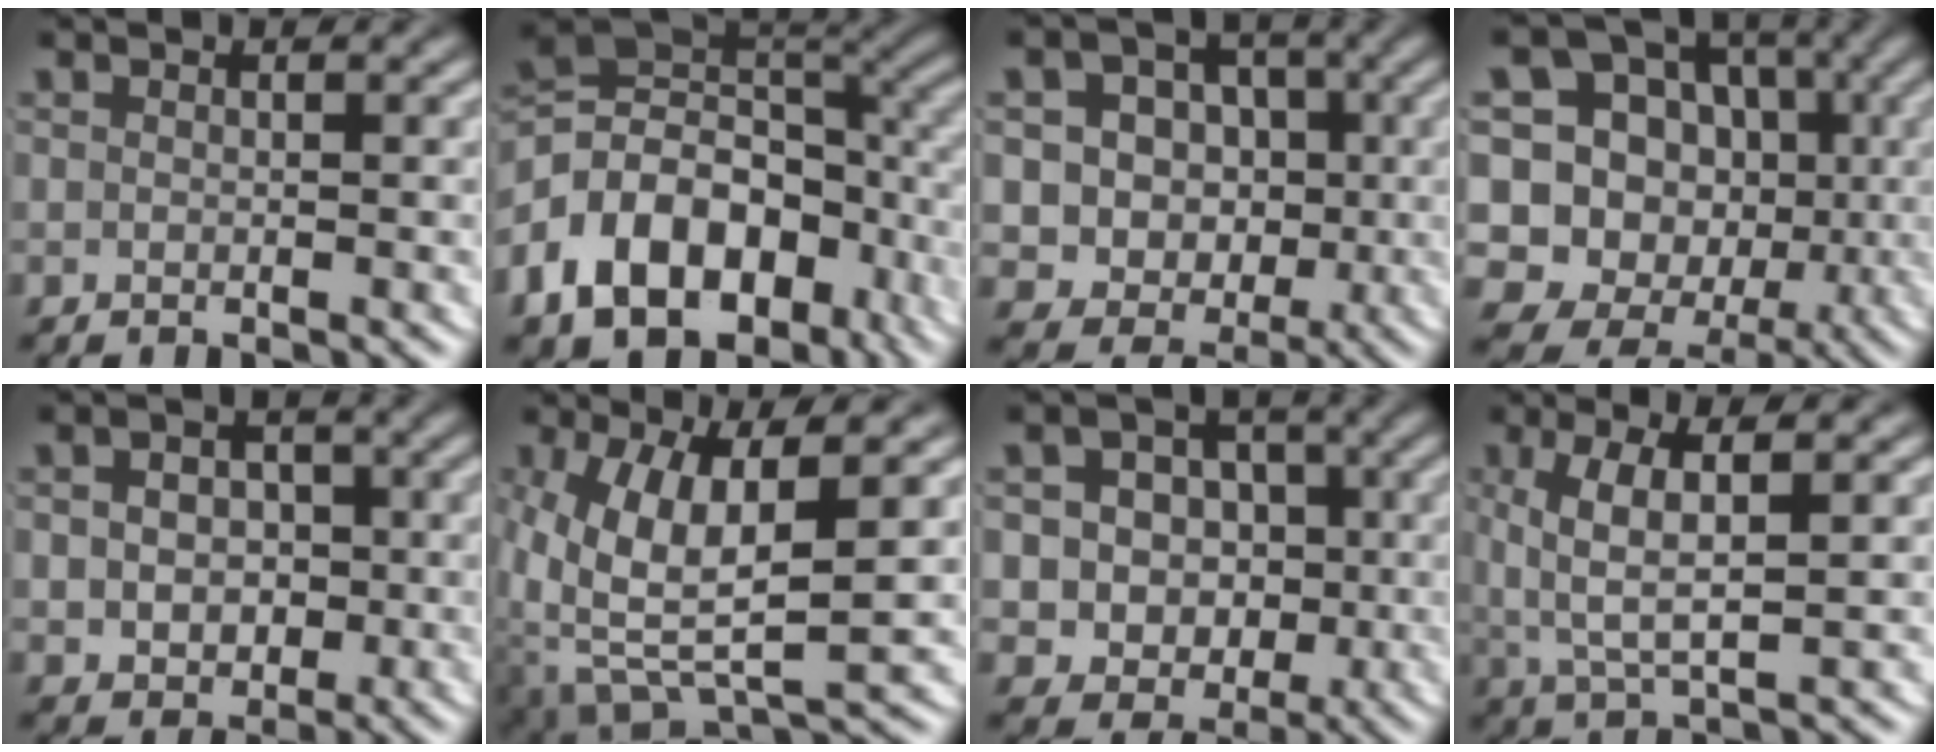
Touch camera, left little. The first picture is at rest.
{"total": 14.5, "force": [-3.9, 10.6, 9.1], "torque": [-0.170, -0.038, -0.043]}
{"total": 13.0, "force": [-1.8, 12.2, 4.1], "torque": [-0.104, -0.048, -0.038]}
{"total": 17.3, "force": [-1.9, 15.5, 7.4], "torque": [-0.178, -0.064, -0.027]}
{"total": 4.4, "force": [-0.5, 3.9, 2.1], "torque": [-0.025, -0.015, -0.003]}
{"total": 10.9, "force": [-1.0, 6.7, 8.5], "torque": [-0.173, -0.044, 0.012]}
{"total": 11.0, "force": [-2.0, 10.2, 3.5], "torque": [-0.078, -0.040, -0.039]}
{"total": 3.8, "force": [0.6, 1.2, 3.6], "torque": [-0.080, -0.006, 0.021]}